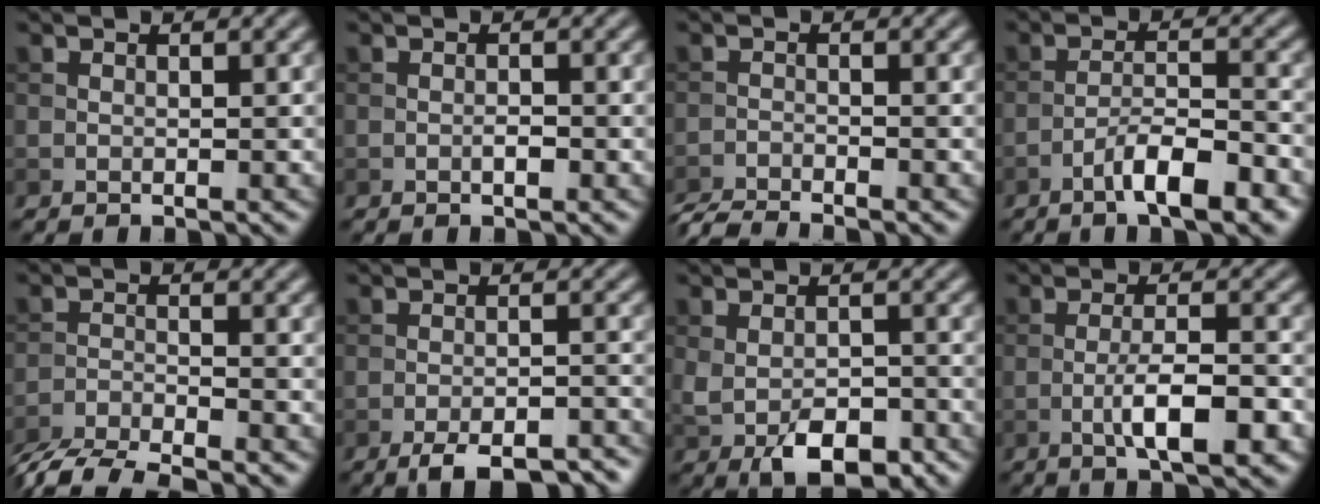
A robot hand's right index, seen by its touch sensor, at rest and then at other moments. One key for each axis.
{"total": 0.9, "fx": -0.4, "fy": 0.3, "fz": 0.8, "tx": -0.015, "ty": 0.001, "tz": -0.006}
{"total": 3.8, "fx": -3.6, "fy": 0.2, "fz": 1.2, "tx": -0.026, "ty": -0.013, "tz": -0.073}
{"total": 5.6, "fx": -3.5, "fy": 1.1, "fz": 4.2, "tx": -0.070, "ty": 0.010, "tz": -0.060}
{"total": 6.6, "fx": -6.0, "fy": 1.2, "fz": 2.5, "tx": -0.053, "ty": -0.021, "tz": -0.106}
{"total": 6.5, "fx": -5.1, "fy": 1.8, "fz": 3.7, "tx": -0.057, "ty": -0.008, "tz": -0.070}
{"total": 5.2, "fx": -2.3, "fy": 2.7, "fz": 3.9, "tx": -0.070, "ty": -0.014, "tz": -0.037}
{"total": 5.3, "fx": -1.9, "fy": 1.4, "fz": 4.8, "tx": -0.086, "ty": 0.000, "tz": -0.031}